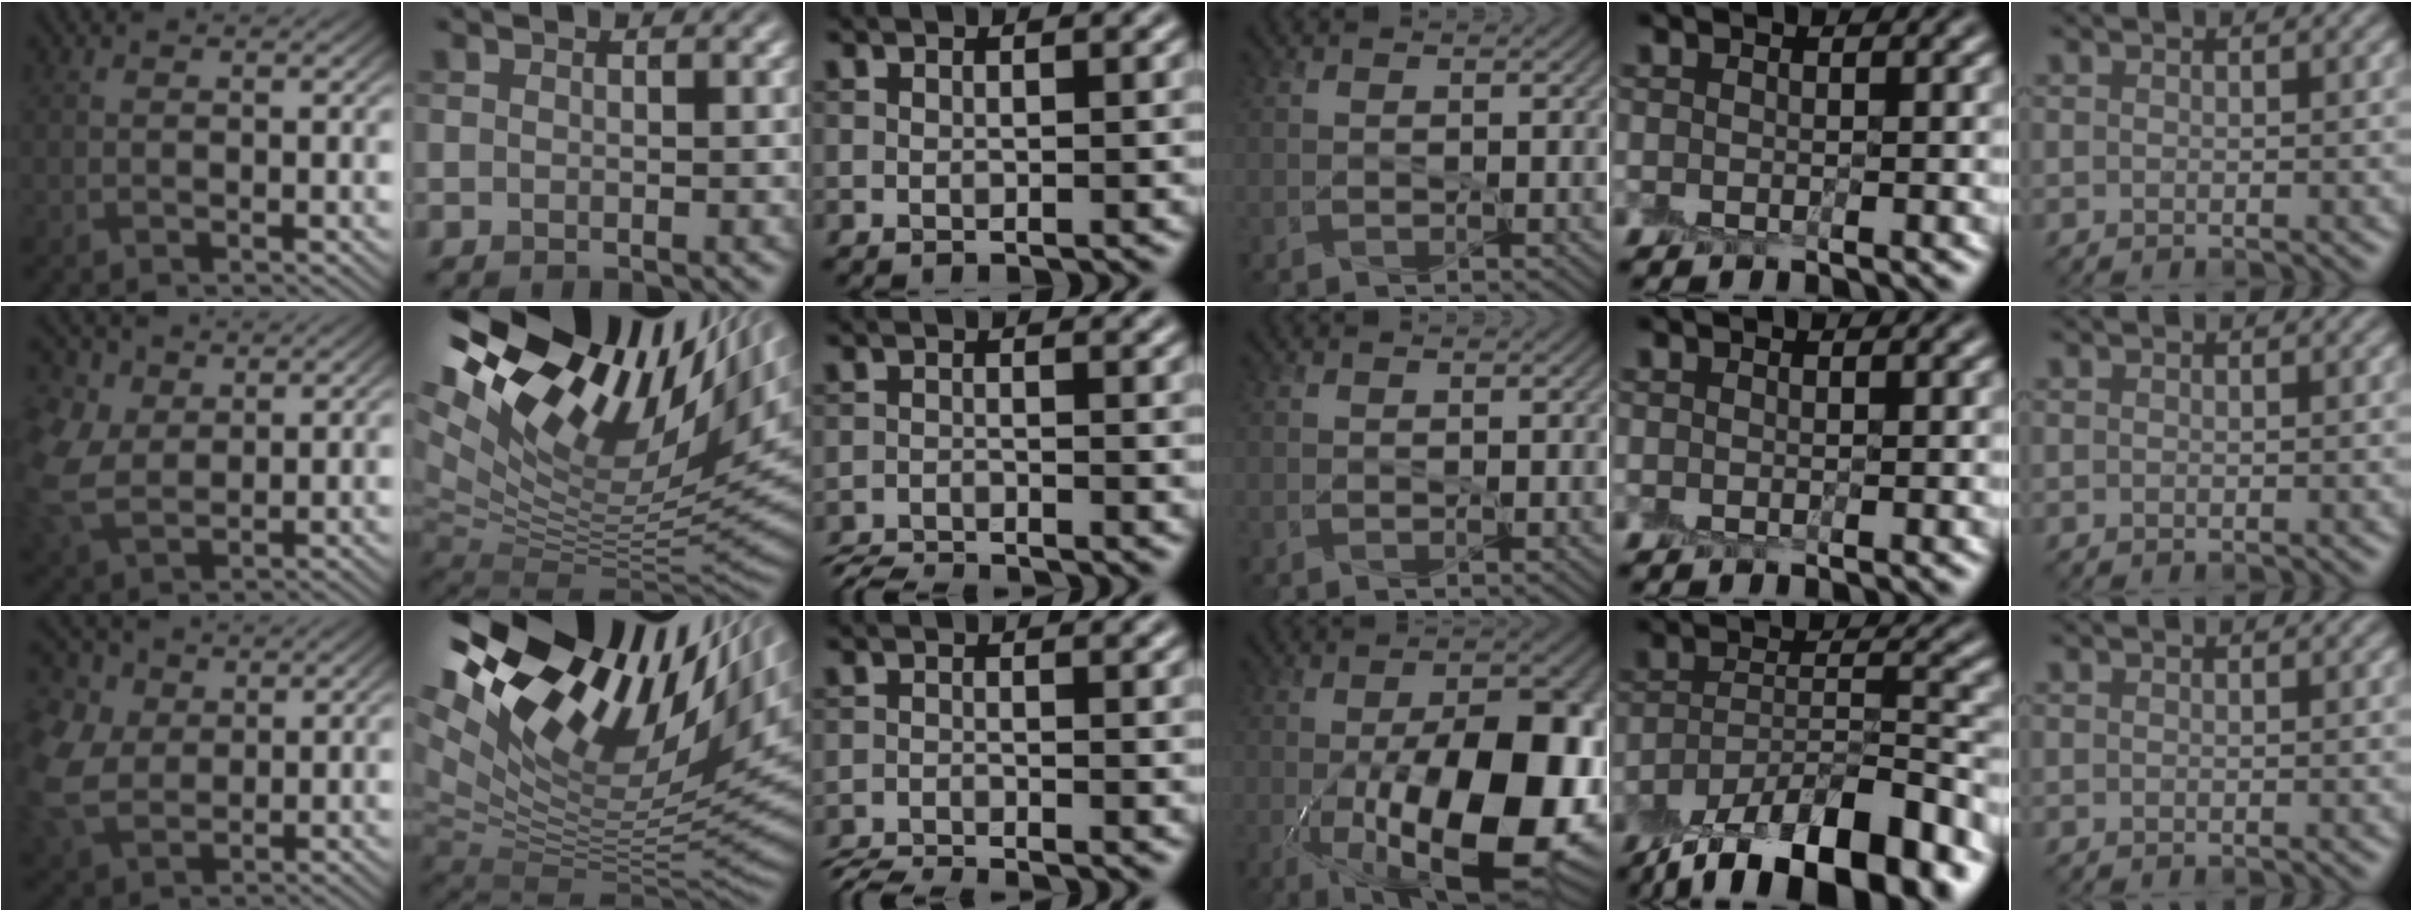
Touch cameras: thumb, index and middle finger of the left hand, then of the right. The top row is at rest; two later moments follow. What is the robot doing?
{"motion": "peel", "object": "postage stamp"}